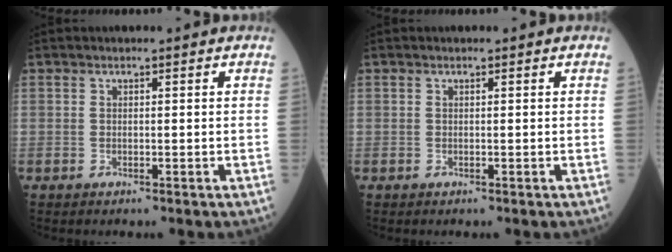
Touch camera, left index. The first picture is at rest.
{"total": 0.0}